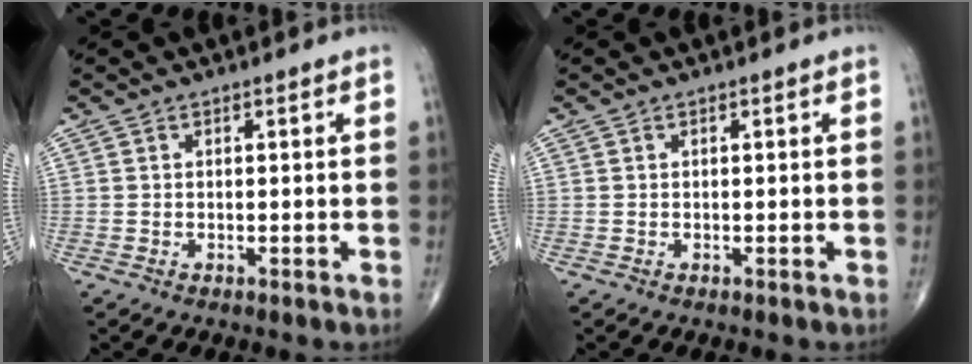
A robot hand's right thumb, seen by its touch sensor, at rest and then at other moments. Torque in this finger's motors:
{"motor_torque": [0.00, 0.00, -0.01, 0.01, 0.01]}